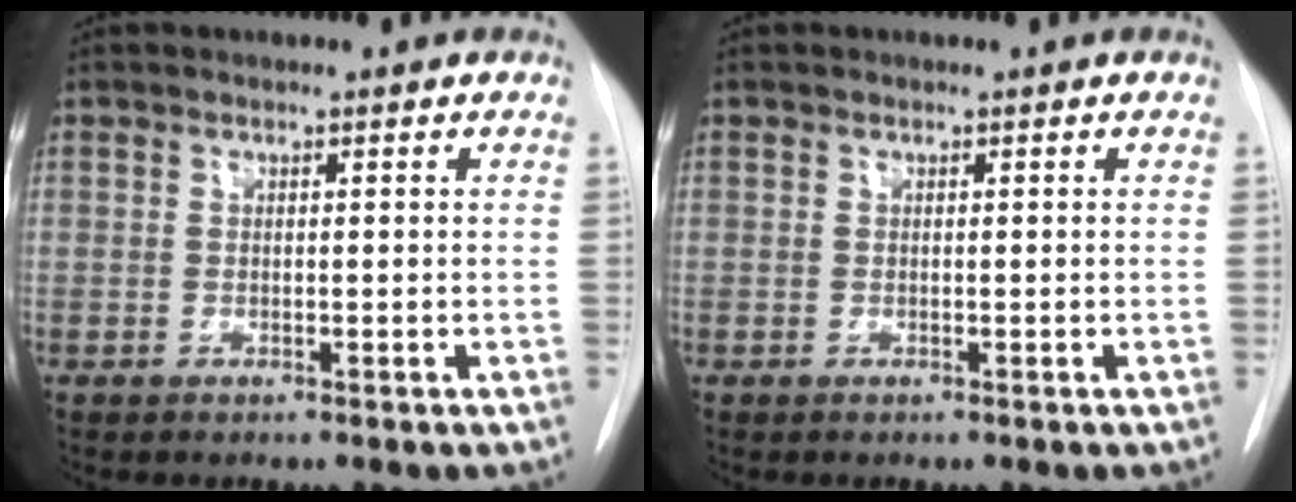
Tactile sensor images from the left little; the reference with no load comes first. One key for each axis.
{"total": 0.0}